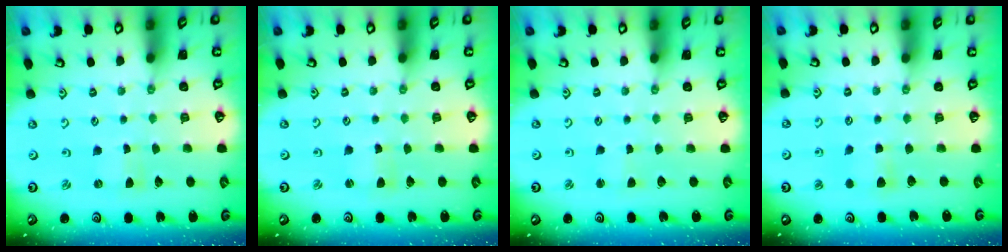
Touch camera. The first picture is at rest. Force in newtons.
{"total": 1.3, "press": 1.2, "slide": 0.2}
{"total": 1.5, "press": 1.5, "slide": 0.1}
{"total": 4.8, "press": 4.8, "slide": 0.7}